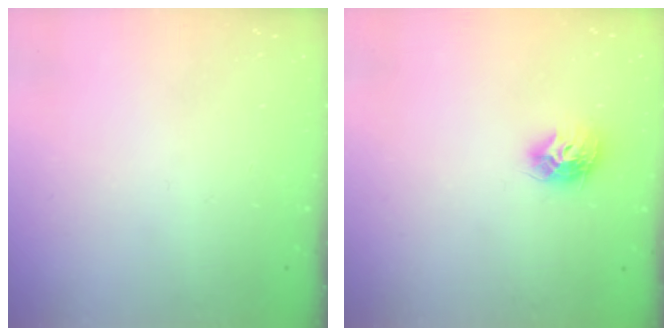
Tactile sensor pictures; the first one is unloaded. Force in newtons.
{"total": 9.3, "press": 9.3, "slide": 0.3}